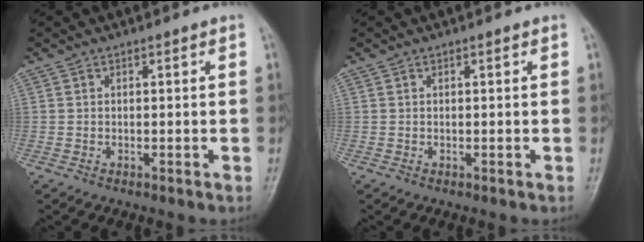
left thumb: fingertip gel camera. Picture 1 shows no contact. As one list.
[{"total": 0.0}]